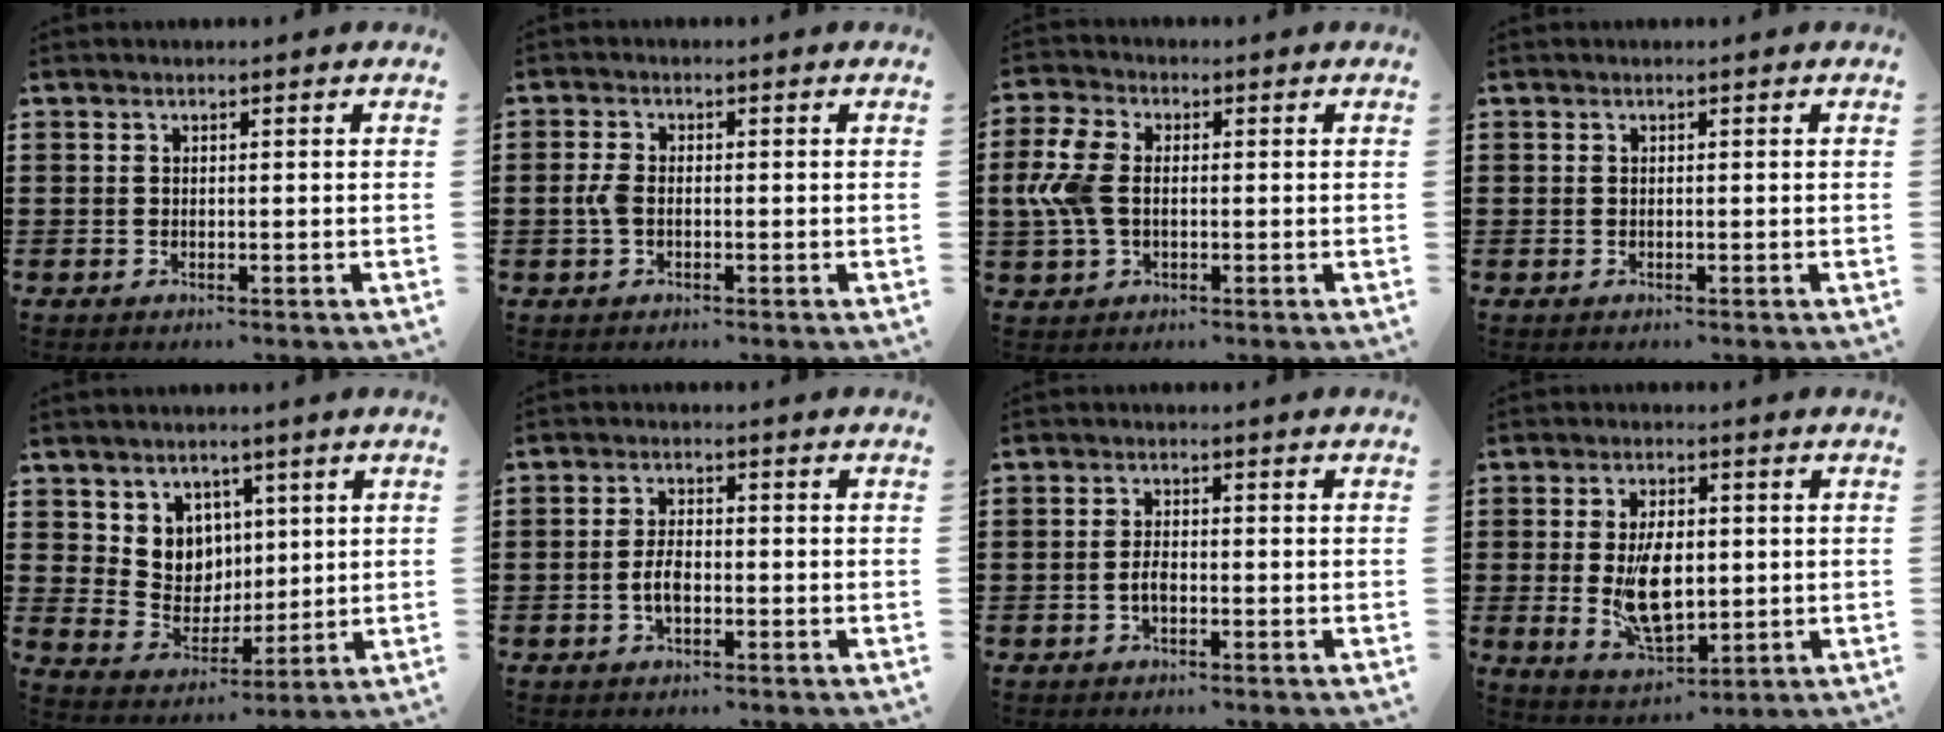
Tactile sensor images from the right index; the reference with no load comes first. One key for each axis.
{"total": 2.7, "fx": -0.4, "fy": 1.6, "fz": 2.1, "tx": -0.064, "ty": -0.005, "tz": -0.014}
{"total": 7.1, "fx": 0.0, "fy": 4.6, "fz": 5.5, "tx": -0.151, "ty": 0.002, "tz": -0.010}
{"total": 0.0}
{"total": 6.6, "fx": 3.3, "fy": 5.6, "fz": 0.4, "tx": -0.038, "ty": -0.012, "tz": 0.064}
{"total": 4.4, "fx": -0.9, "fy": 2.1, "fz": 3.7, "tx": -0.082, "ty": 0.002, "tz": -0.020}
{"total": 2.3, "fx": -0.7, "fy": 1.1, "fz": 1.9, "tx": -0.044, "ty": 0.001, "tz": -0.016}
{"total": 8.9, "fx": -0.3, "fy": 4.7, "fz": 7.5, "tx": -0.141, "ty": -0.002, "tz": -0.007}